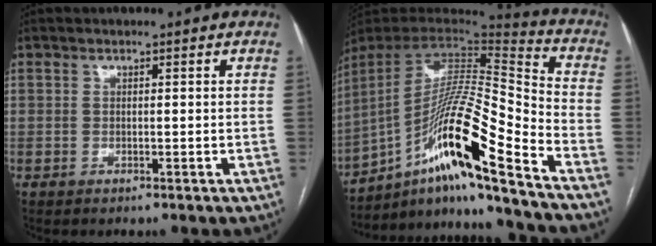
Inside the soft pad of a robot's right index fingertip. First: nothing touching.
{"total": 20.7, "force": [-12.6, -0.4, 16.5], "torque": [-0.299, 0.002, -0.230]}